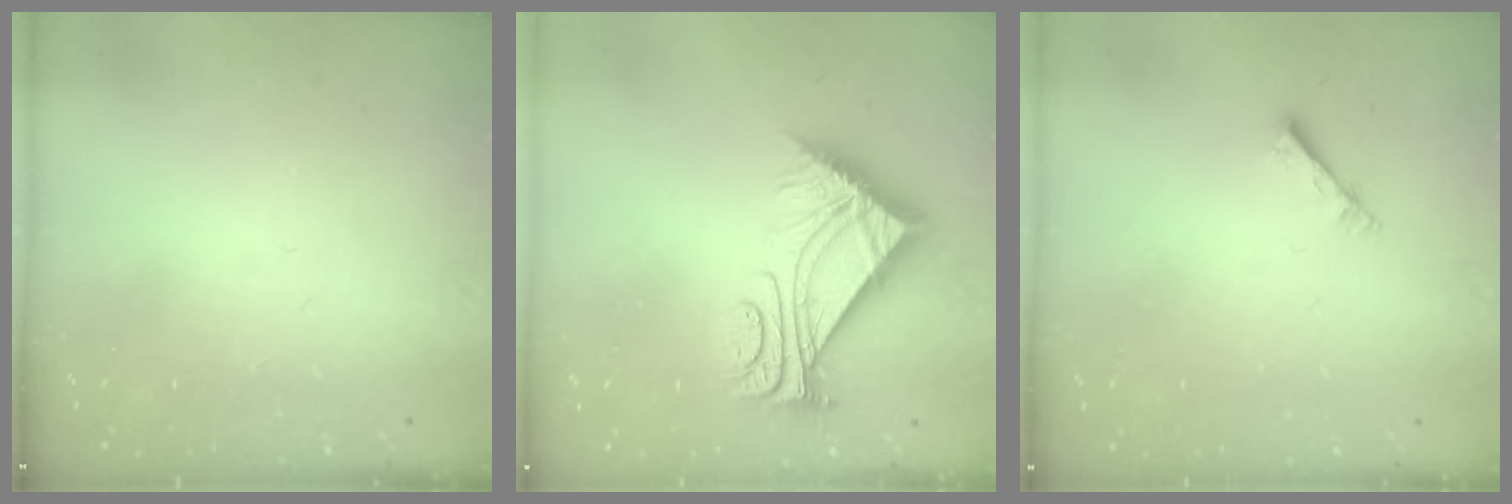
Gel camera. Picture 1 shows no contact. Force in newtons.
{"total": 10.5, "press": 10.5, "slide": 0.5}
{"total": 2.6, "press": 2.6, "slide": 0.3}